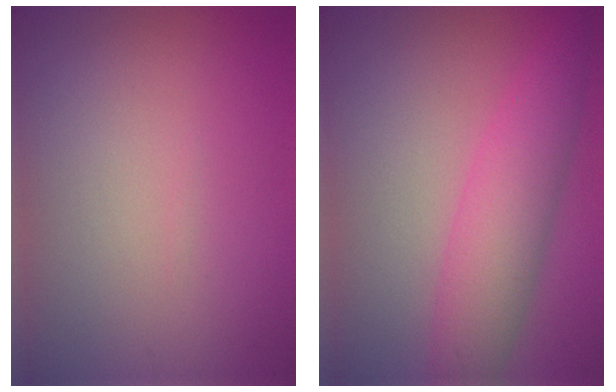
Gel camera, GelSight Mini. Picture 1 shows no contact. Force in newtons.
{"total": 5.1, "press": 5.1, "slide": 0.2}